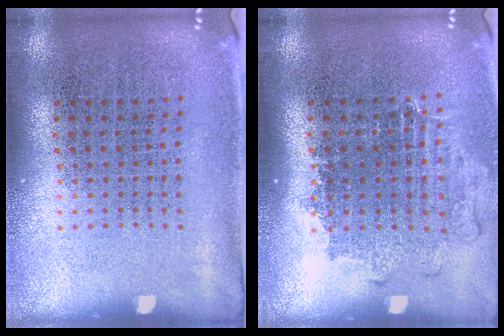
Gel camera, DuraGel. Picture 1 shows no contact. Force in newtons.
{"total": 1.1, "press": 1.0, "slide": 0.4}